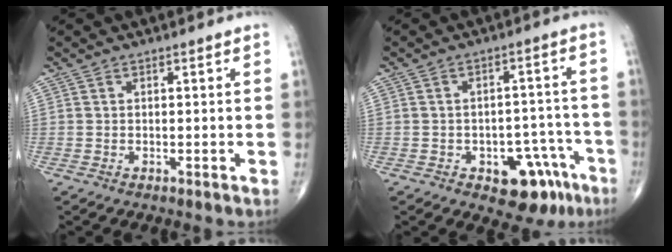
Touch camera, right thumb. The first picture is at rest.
{"total": 10.7, "force": [-5.6, 6.1, 6.7], "torque": [-0.048, 0.045, -0.065]}